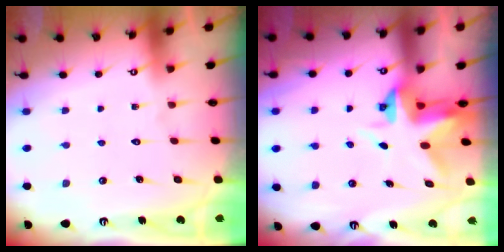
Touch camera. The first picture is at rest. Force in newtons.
{"total": 4.0, "press": 4.0, "slide": 0.2}